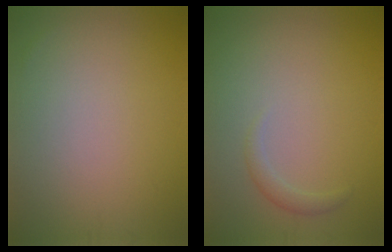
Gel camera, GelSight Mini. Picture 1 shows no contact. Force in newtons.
{"total": 1.1, "press": 1.1, "slide": 0.0}